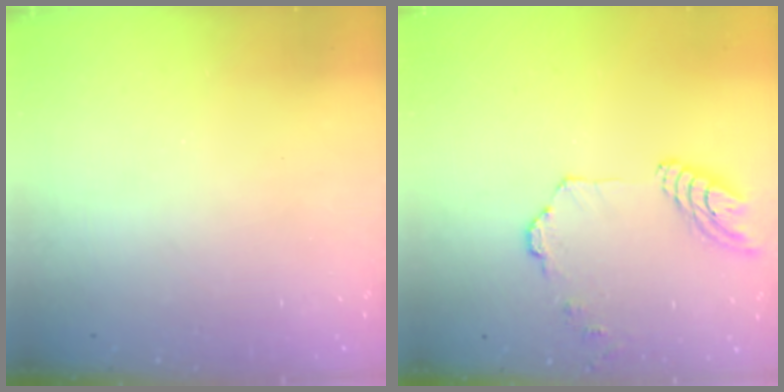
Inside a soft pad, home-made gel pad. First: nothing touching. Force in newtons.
{"total": 10.8, "press": 10.7, "slide": 1.1}